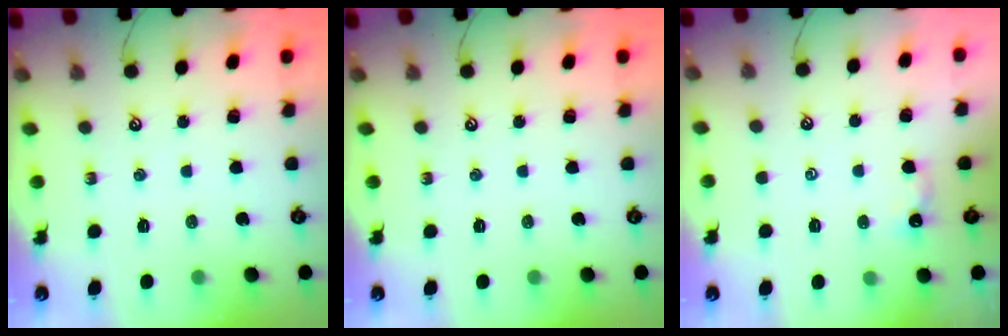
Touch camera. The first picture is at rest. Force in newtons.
{"total": 0.0}
{"total": 1.4, "press": 1.3, "slide": 0.3}